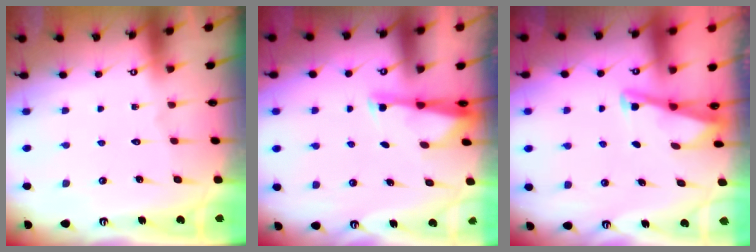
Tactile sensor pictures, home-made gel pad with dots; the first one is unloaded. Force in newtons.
{"total": 3.4, "press": 3.3, "slide": 0.6}
{"total": 3.0, "press": 3.0, "slide": 0.3}